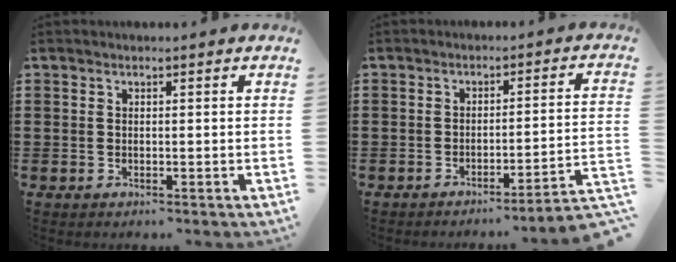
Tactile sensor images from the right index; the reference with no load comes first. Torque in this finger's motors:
{"motor_torque": [0.01, 0.08, 0.03, -0.01]}